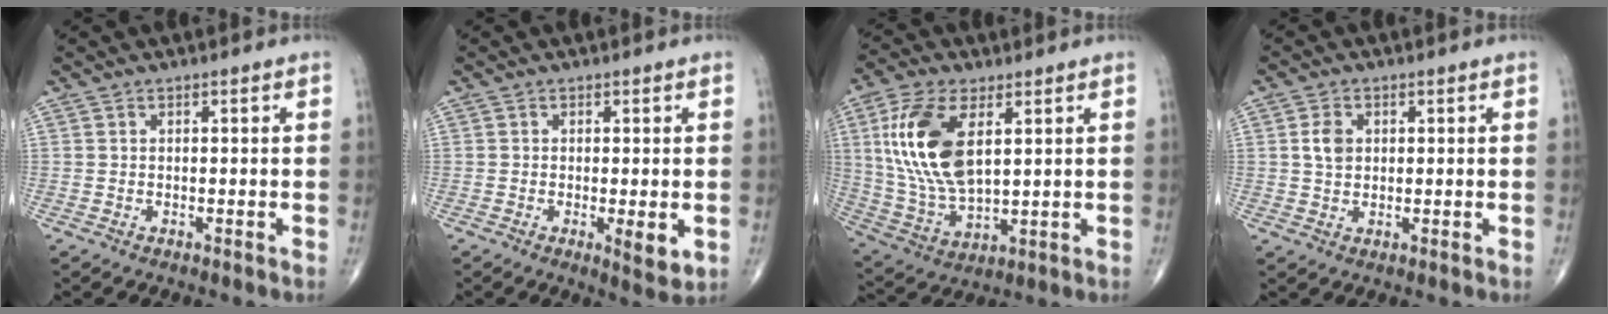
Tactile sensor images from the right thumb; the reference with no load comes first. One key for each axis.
{"total": 4.2, "fx": -0.8, "fy": 1.2, "fz": 4.0, "tx": -0.062, "ty": -0.013, "tz": -0.016}
{"total": 16.7, "fx": 4.6, "fy": 8.3, "fz": 13.8, "tx": -0.282, "ty": -0.013, "tz": 0.095}
{"total": 3.5, "fx": 0.7, "fy": 2.6, "fz": 2.3, "tx": -0.037, "ty": -0.001, "tz": 0.012}